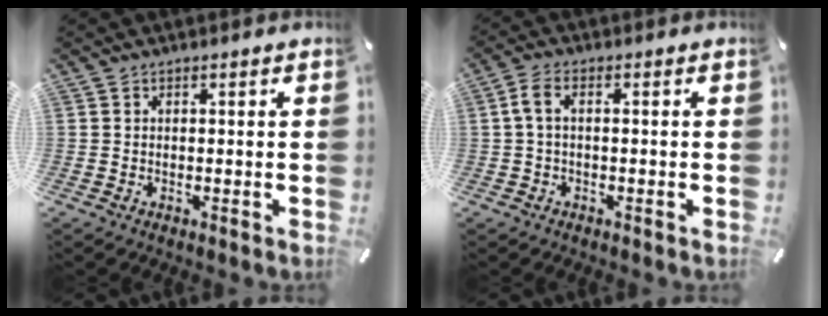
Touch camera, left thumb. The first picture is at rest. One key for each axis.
{"total": 3.3, "fx": -0.2, "fy": 1.5, "fz": 2.9, "tx": -0.068, "ty": 0.006, "tz": -0.008}